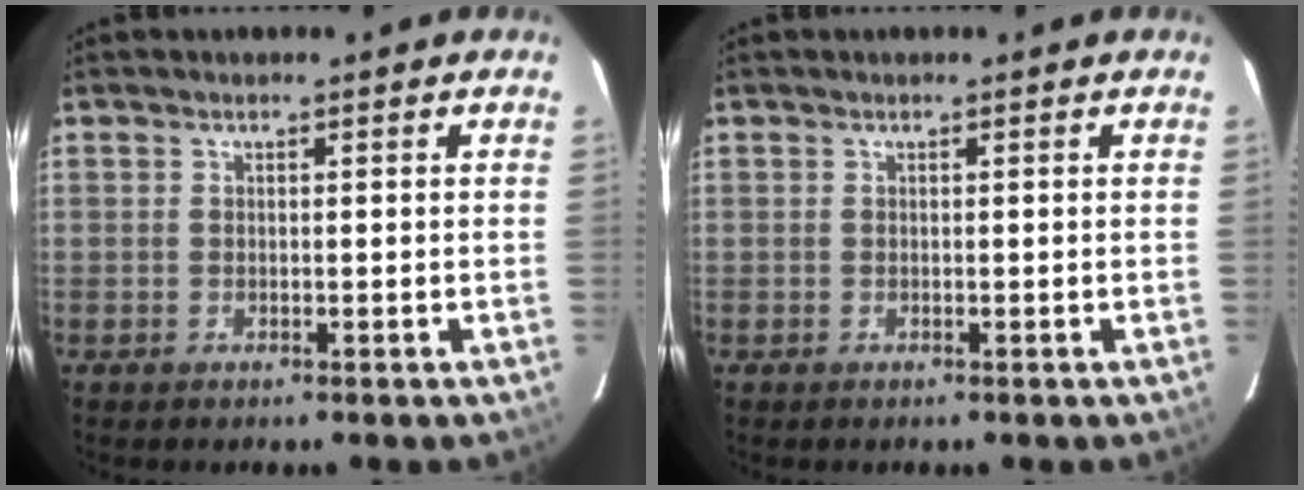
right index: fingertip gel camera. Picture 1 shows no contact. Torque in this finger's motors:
{"motor_torque": [0.00, 0.00, 0.01, 0.00]}